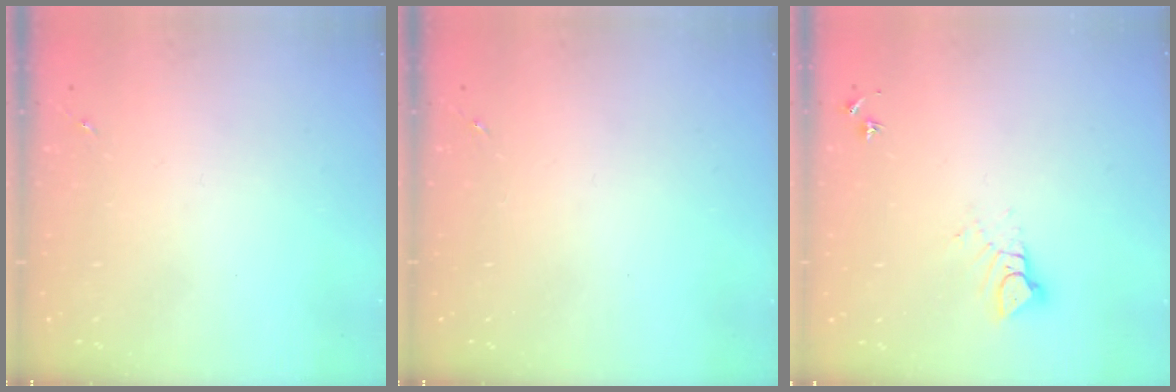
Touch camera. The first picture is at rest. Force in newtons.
{"total": 0.0}
{"total": 6.3, "press": 6.3, "slide": 0.1}